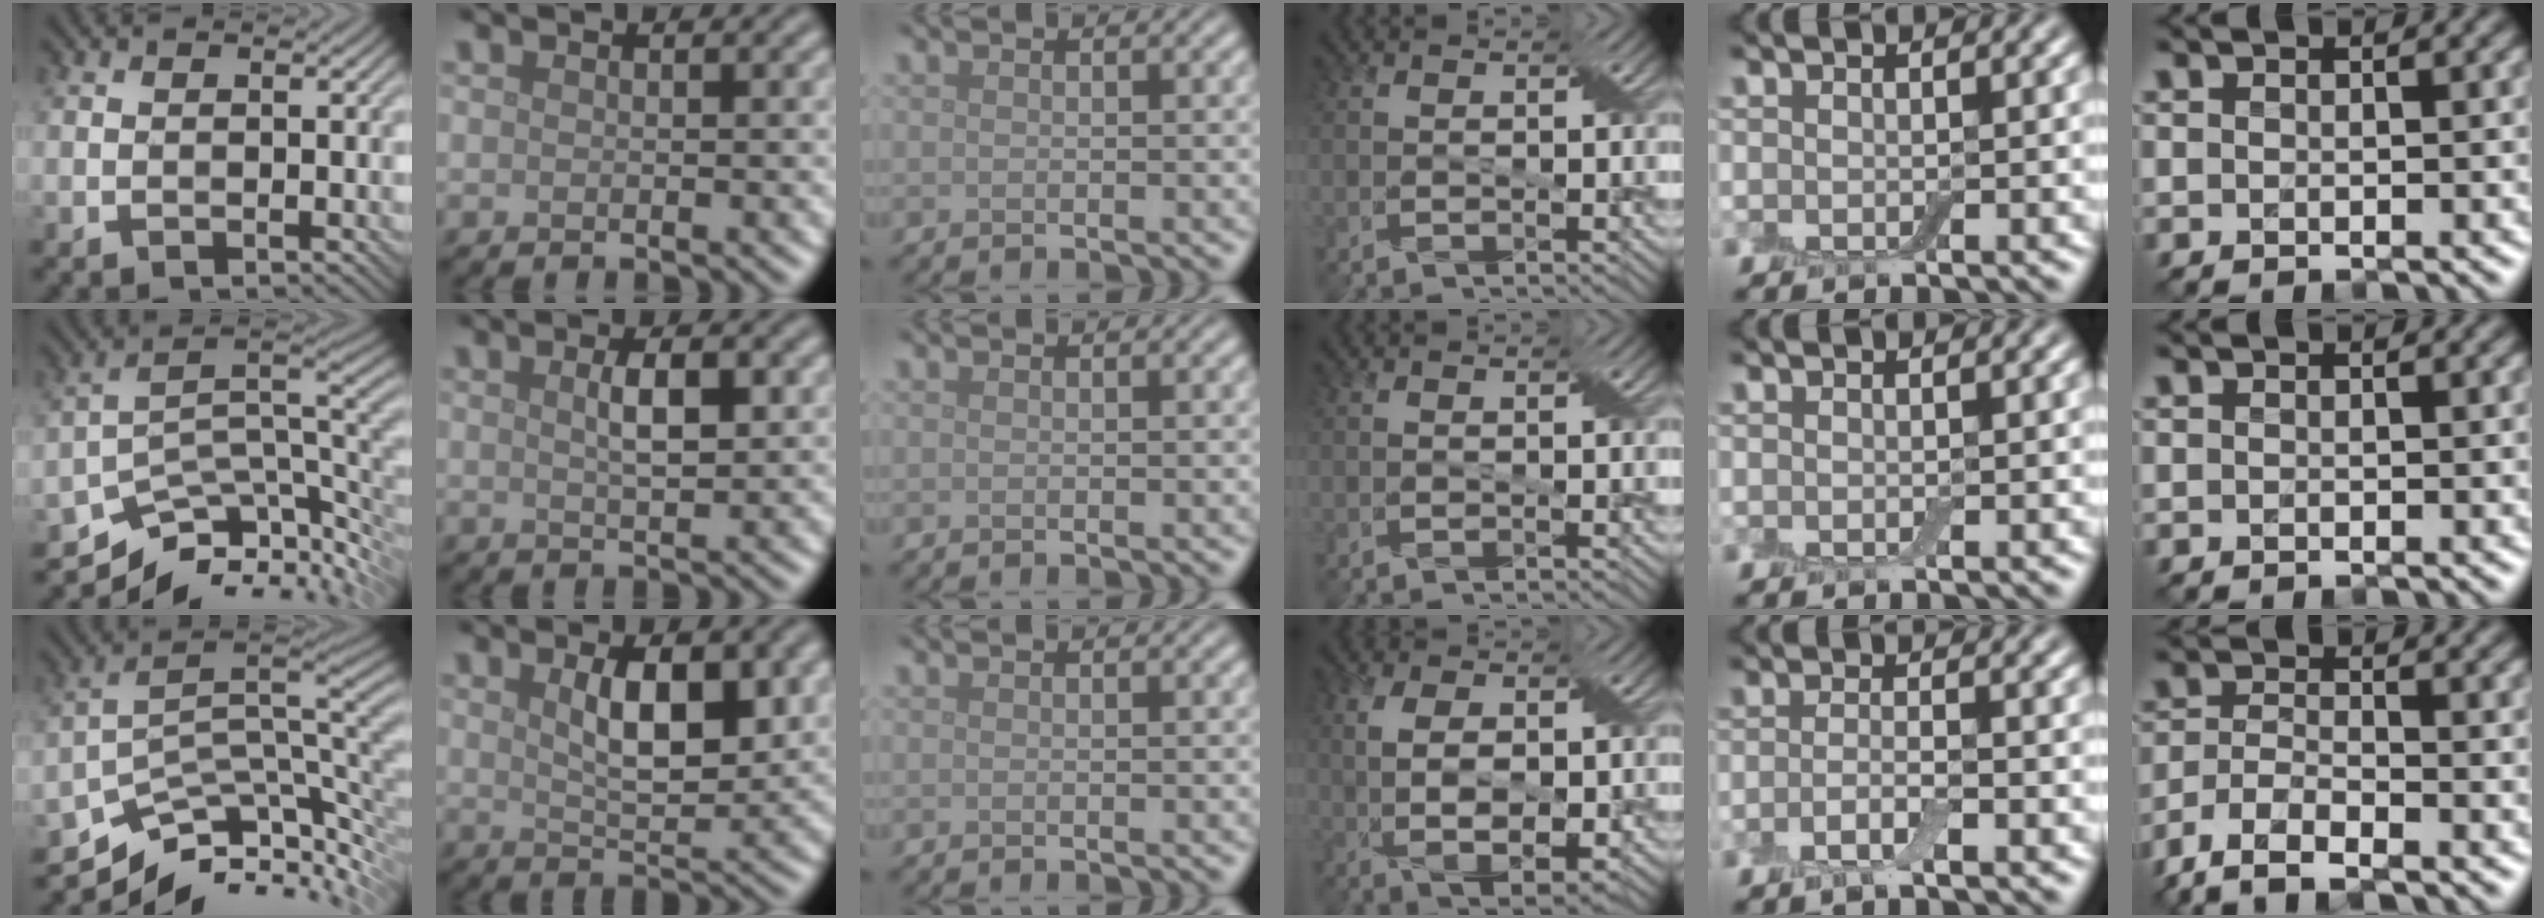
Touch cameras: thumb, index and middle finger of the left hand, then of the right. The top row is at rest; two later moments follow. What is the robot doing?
{"motion": "wrap", "object": "bandage"}